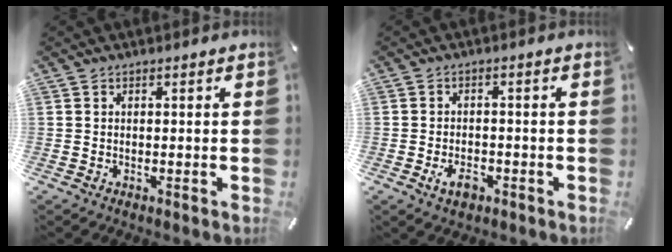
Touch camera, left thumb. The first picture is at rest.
{"total": 4.4, "force": [-2.0, 2.7, 2.9], "torque": [-0.053, 0.003, -0.038]}